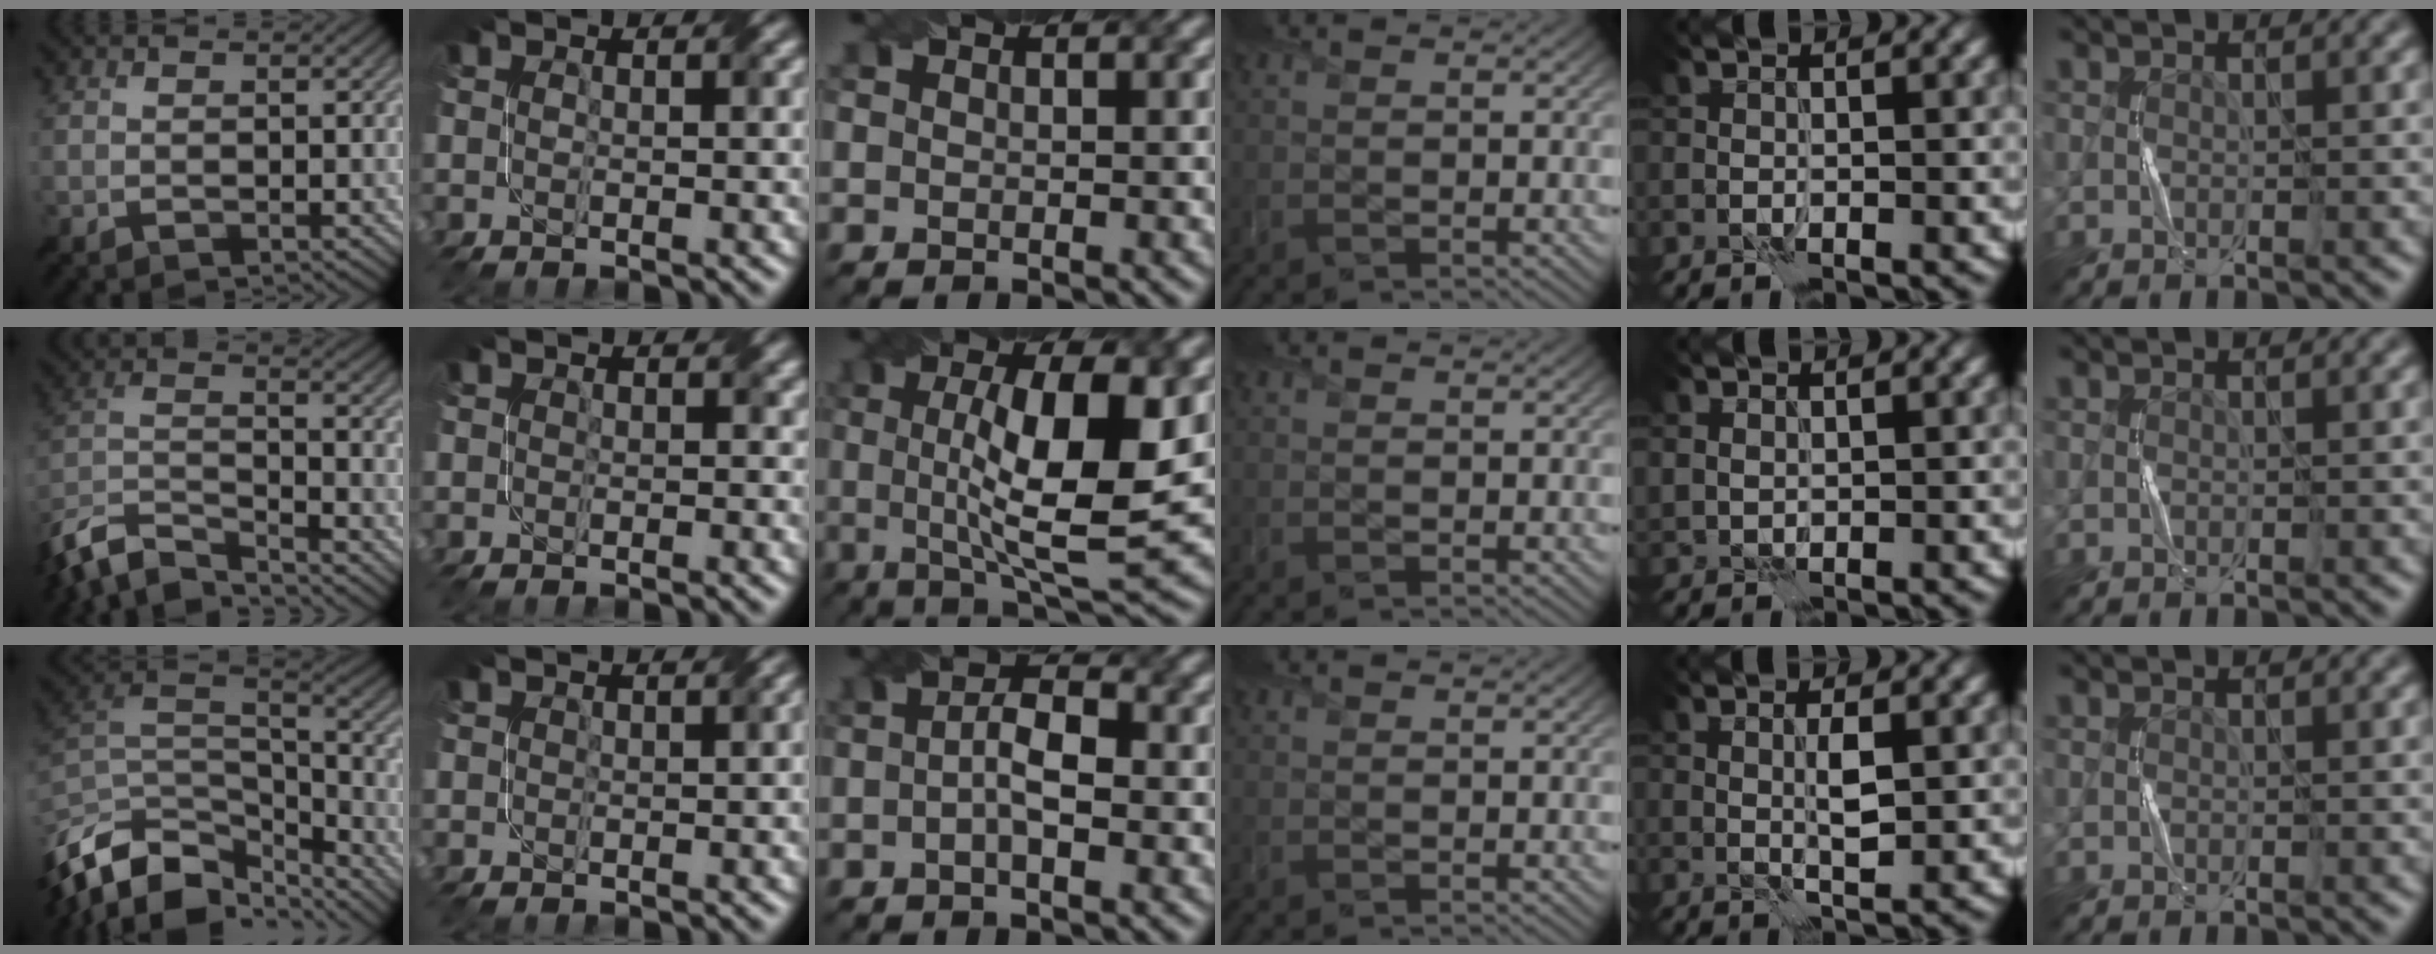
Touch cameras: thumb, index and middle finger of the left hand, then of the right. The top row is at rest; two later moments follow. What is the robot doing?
{"motion": "twist", "object": "screw"}